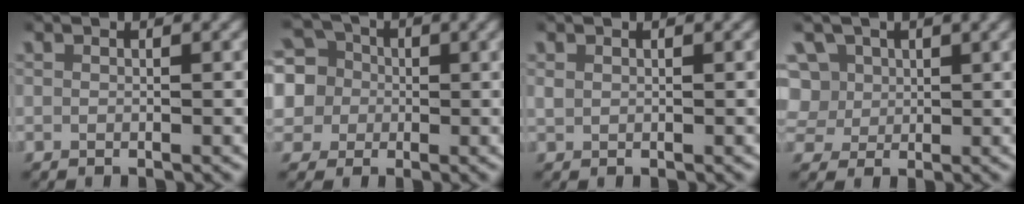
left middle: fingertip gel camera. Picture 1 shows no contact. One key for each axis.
{"total": 11.3, "fx": 0.5, "fy": 10.6, "fz": 4.1, "tx": -0.119, "ty": -0.030, "tz": 0.004}
{"total": 0.8, "fx": 0.3, "fy": 0.6, "fz": 0.3, "tx": -0.012, "ty": 0.002, "tz": 0.010}
{"total": 8.7, "fx": 1.1, "fy": 7.9, "fz": 3.3, "tx": -0.112, "ty": -0.026, "tz": 0.024}